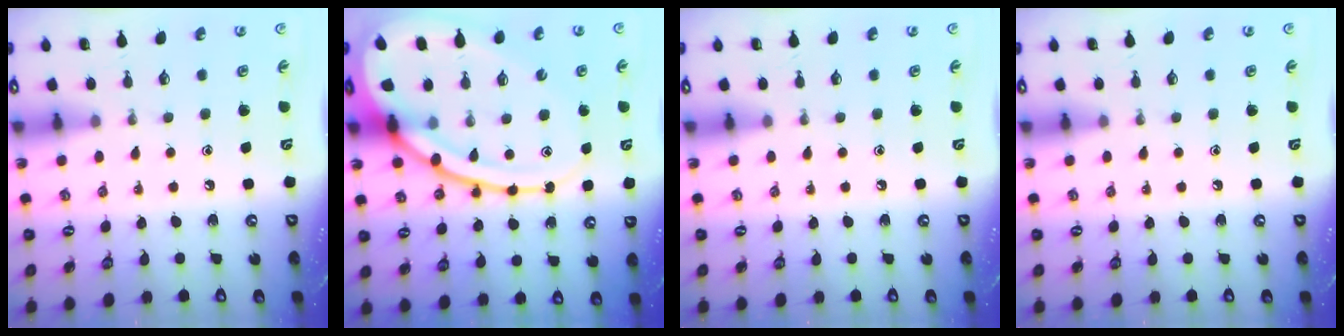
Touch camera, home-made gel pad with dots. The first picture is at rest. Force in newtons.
{"total": 21.5, "press": 21.4, "slide": 2.1}
{"total": 0.0}
{"total": 0.0}